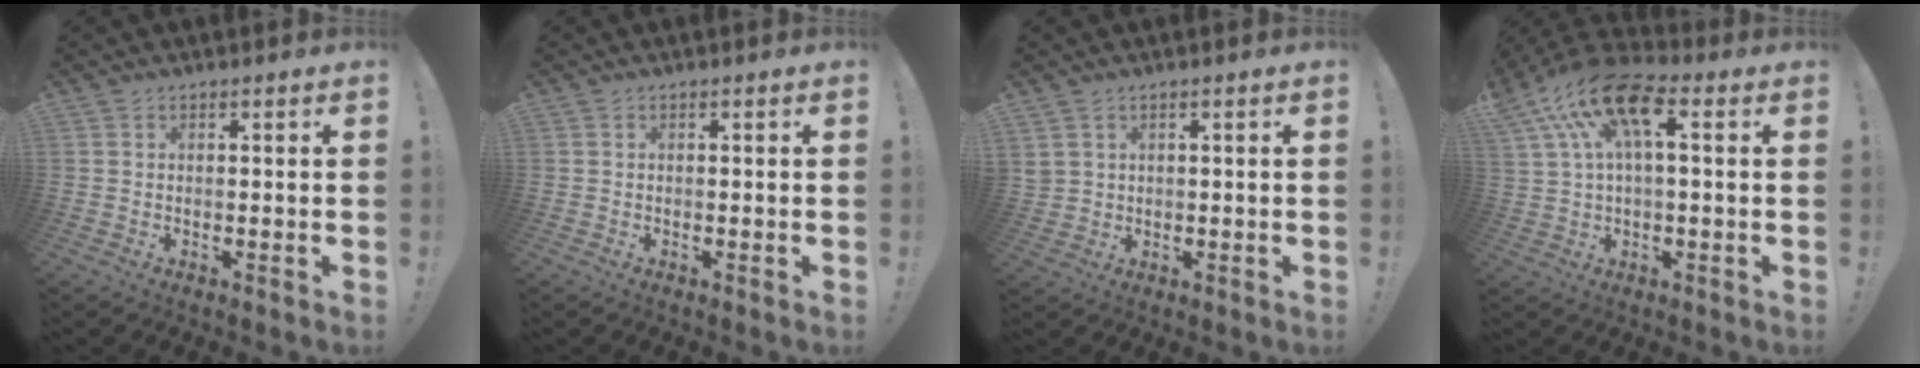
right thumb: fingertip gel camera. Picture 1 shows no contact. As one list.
[{"total": 0.0}, {"total": 3.0, "force": [1.7, 2.2, 1.1], "torque": [-0.023, -0.005, 0.035]}, {"total": 15.1, "force": [5.0, 6.8, 12.6], "torque": [-0.244, -0.007, 0.086]}]